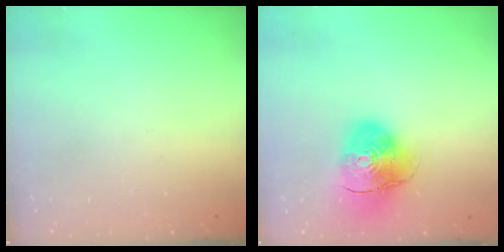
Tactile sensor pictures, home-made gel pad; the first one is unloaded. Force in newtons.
{"total": 12.7, "press": 12.6, "slide": 2.0}